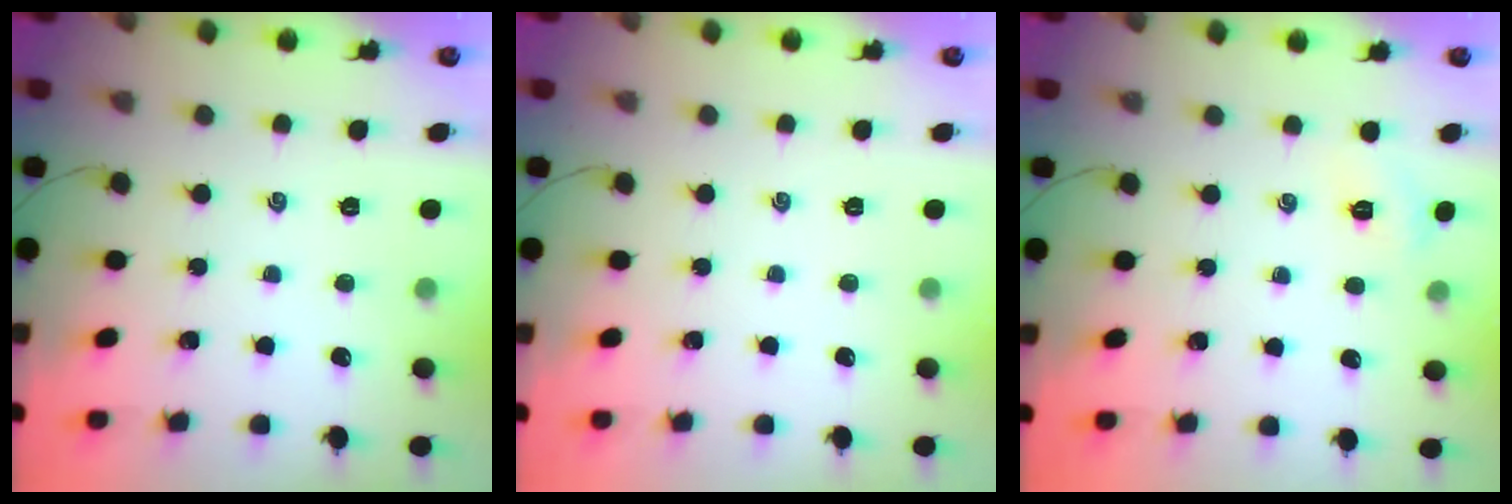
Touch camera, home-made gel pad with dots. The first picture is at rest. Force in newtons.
{"total": 0.0}
{"total": 3.4, "press": 3.2, "slide": 1.1}